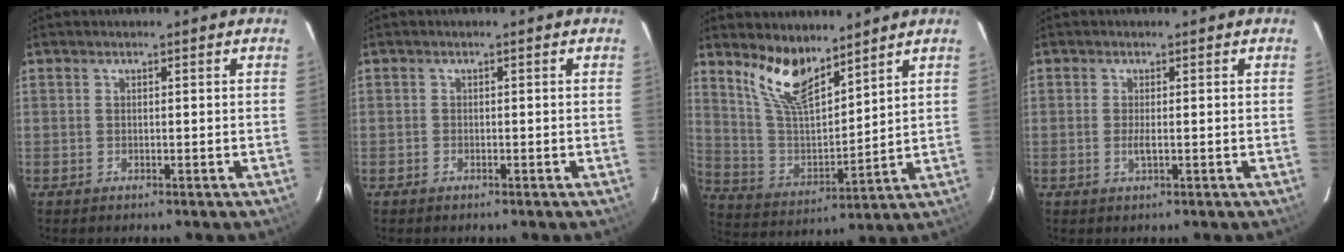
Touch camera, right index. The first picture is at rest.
{"total": 0.7, "force": [-0.6, 0.4, 0.1], "torque": [-0.003, 0.001, -0.011]}
{"total": 11.9, "force": [8.7, 4.4, 6.8], "torque": [-0.136, 0.001, 0.178]}
{"total": 1.6, "force": [-0.2, 0.2, 1.6], "torque": [-0.033, -0.004, -0.005]}